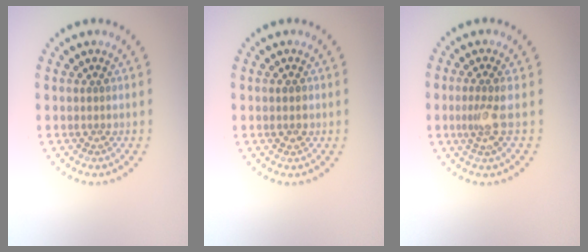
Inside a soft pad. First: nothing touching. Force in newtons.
{"total": 1.3, "press": 1.3, "slide": 0.1}
{"total": 2.1, "press": 1.6, "slide": 1.4}